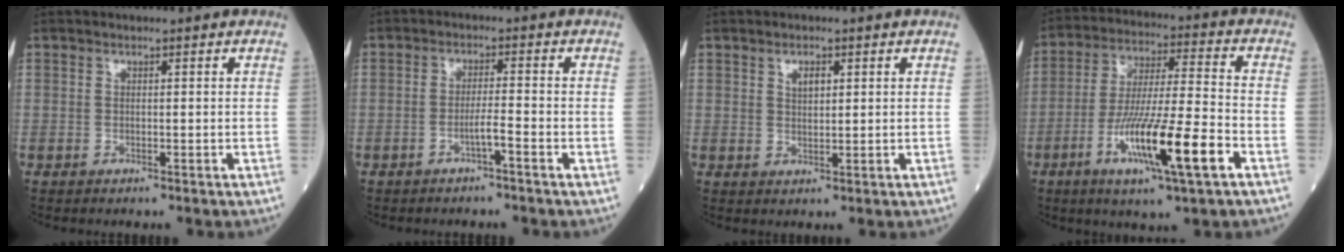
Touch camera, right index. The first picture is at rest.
{"total": 2.6, "force": [-1.5, -0.3, 2.1], "torque": [-0.033, 0.001, -0.029]}
{"total": 2.2, "force": [1.0, 1.0, 1.7], "torque": [-0.029, 0.000, 0.020]}
{"total": 14.9, "force": [-6.0, 0.7, 13.6], "torque": [-0.253, -0.017, -0.103]}